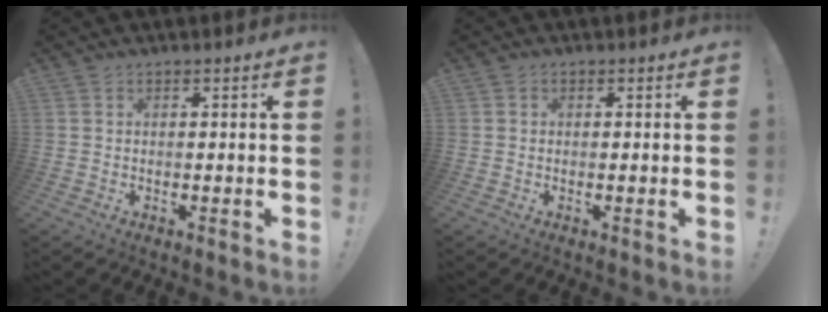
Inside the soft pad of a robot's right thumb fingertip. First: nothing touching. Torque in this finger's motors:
{"motor_torque": [-0.08, -0.23, -0.53, 0.08, 0.07]}